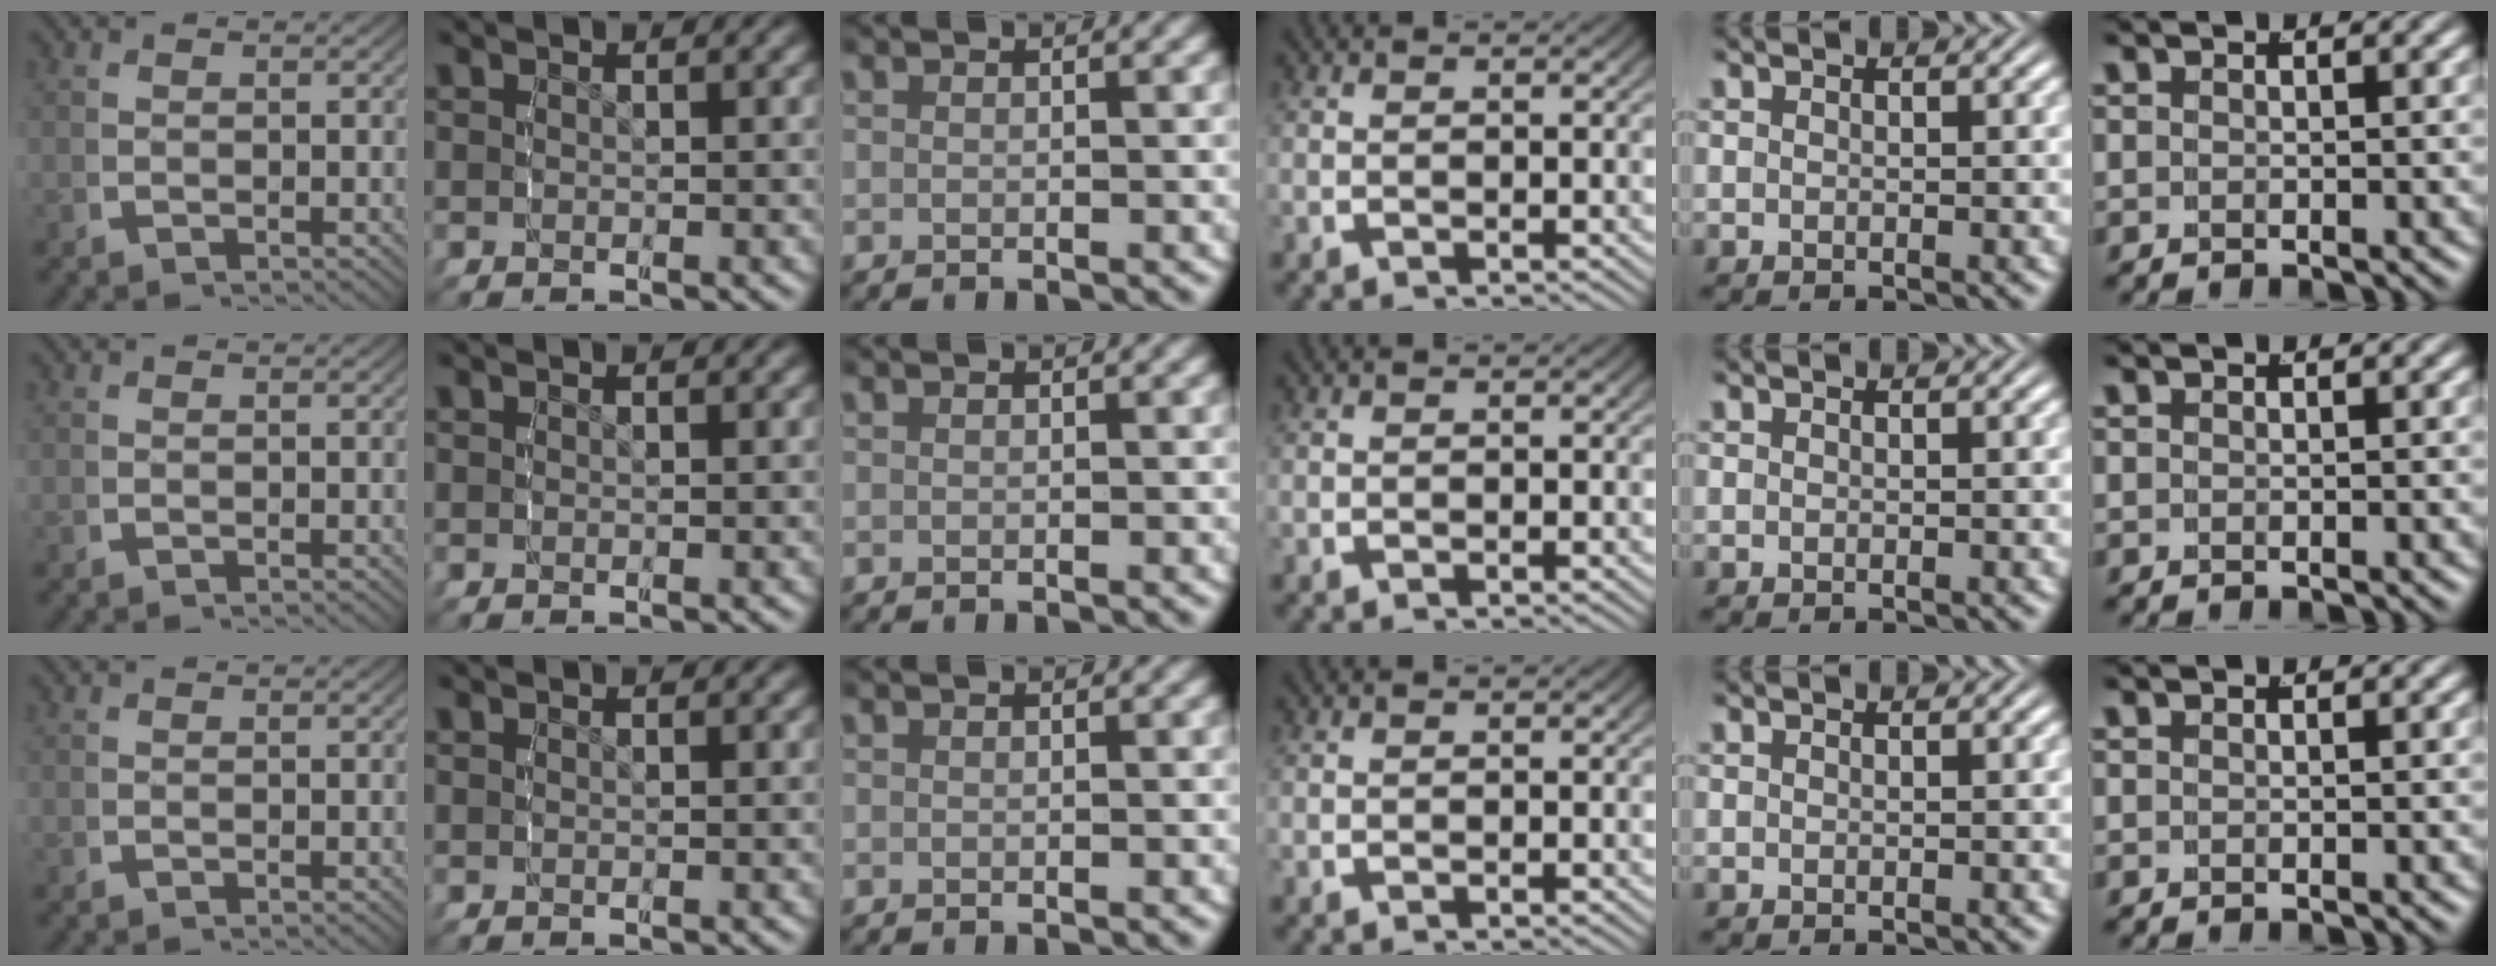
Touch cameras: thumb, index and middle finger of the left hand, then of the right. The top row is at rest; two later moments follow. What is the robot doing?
{"motion": "reach", "object": "paper"}